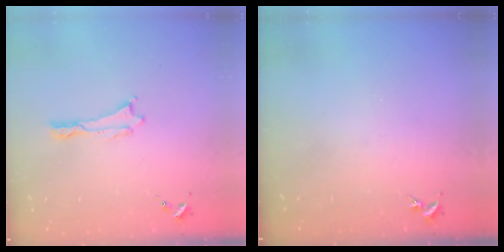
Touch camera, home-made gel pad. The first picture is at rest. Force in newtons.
{"total": 0.0}